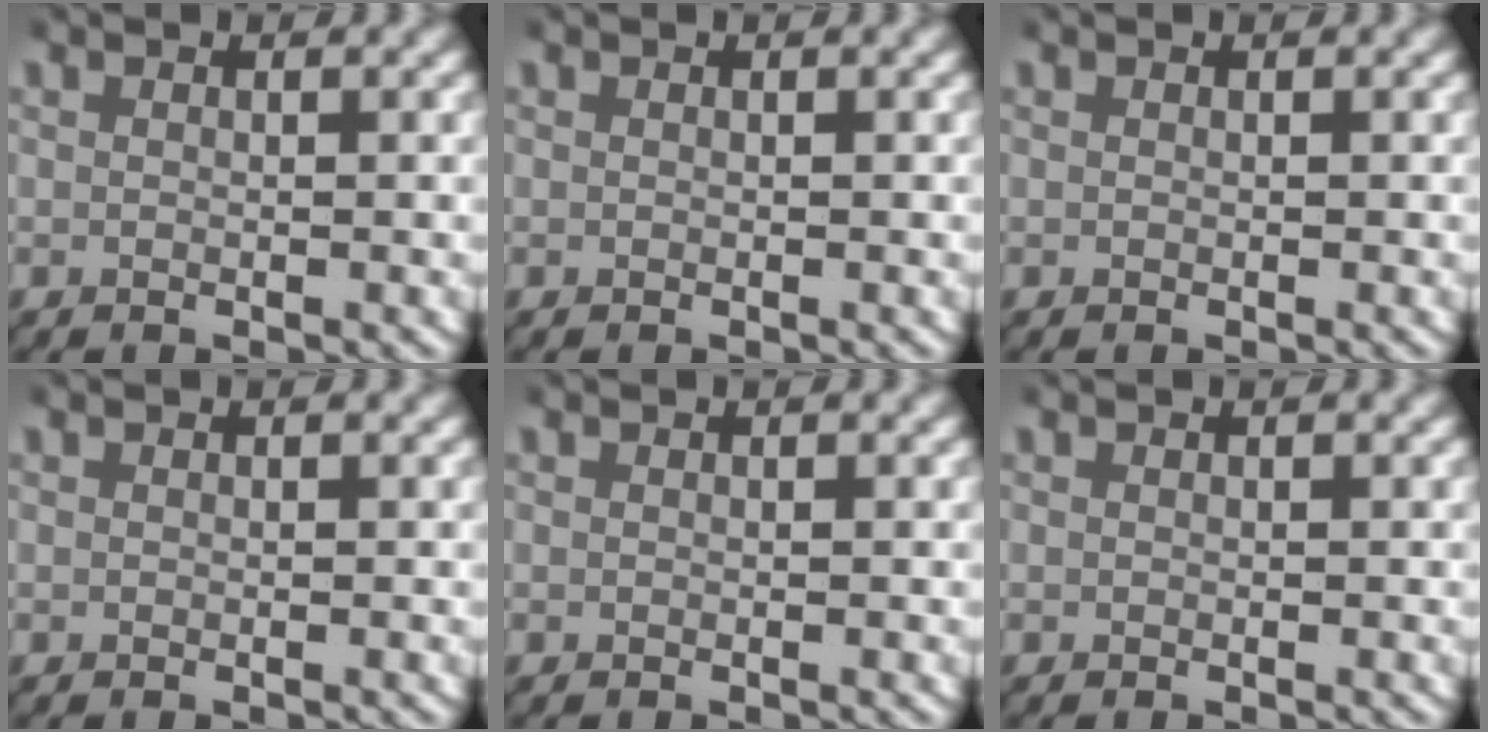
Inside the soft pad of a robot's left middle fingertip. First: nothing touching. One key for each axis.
{"total": 0.0}
{"total": 0.0}
{"total": 0.0}
{"total": 0.0}
{"total": 0.0}